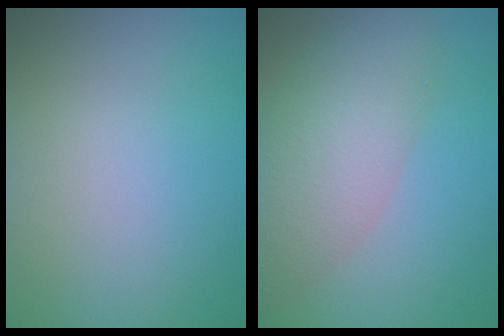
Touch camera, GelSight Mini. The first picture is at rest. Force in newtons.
{"total": 6.4, "press": 6.4, "slide": 0.4}